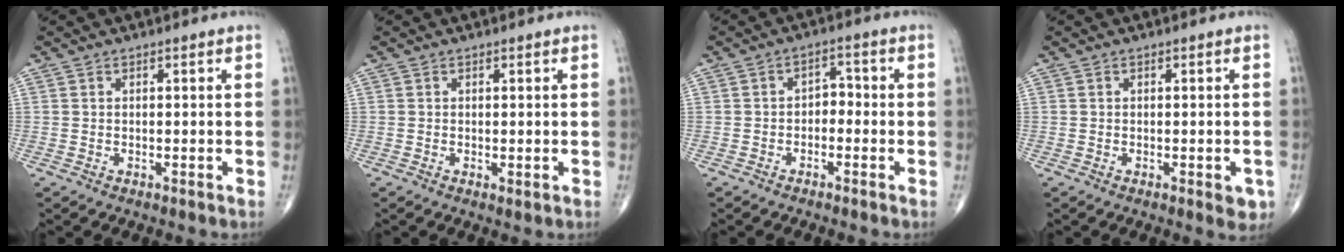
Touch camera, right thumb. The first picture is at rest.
{"total": 0.7, "force": [0.0, 0.3, 0.6], "torque": [-0.014, -0.004, 0.001]}
{"total": 3.2, "force": [-1.1, 2.2, 2.0], "torque": [-0.013, 0.024, -0.028]}
{"total": 2.9, "force": [-1.0, 1.2, 2.4], "torque": [-0.015, -0.002, -0.011]}